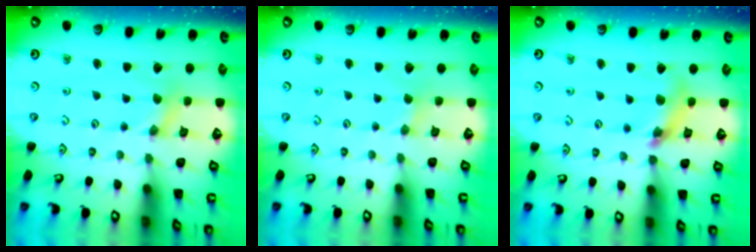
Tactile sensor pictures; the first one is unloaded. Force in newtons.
{"total": 0.0}
{"total": 10.0, "press": 9.9, "slide": 1.3}